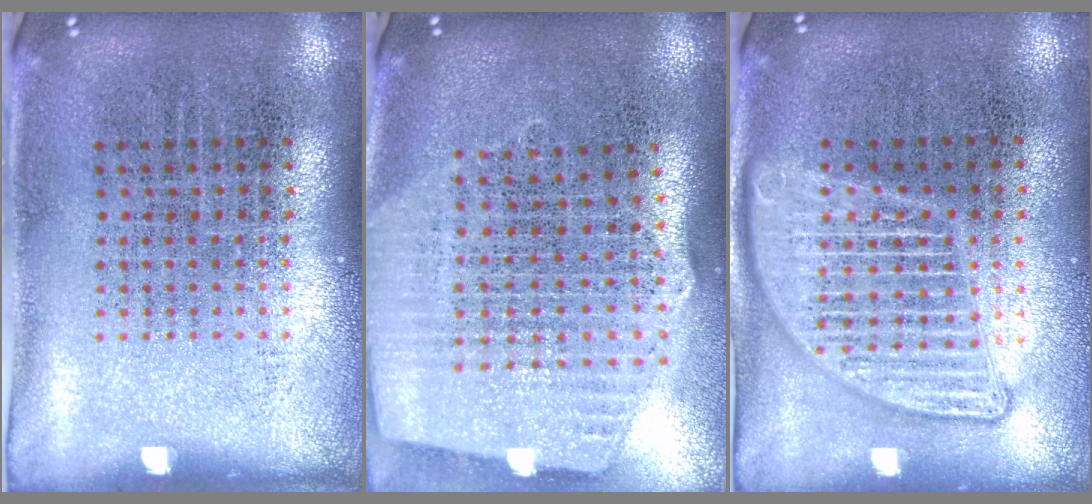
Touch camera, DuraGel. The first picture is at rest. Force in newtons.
{"total": 2.6, "press": 2.2, "slide": 1.4}
{"total": 2.8, "press": 2.8, "slide": 0.3}